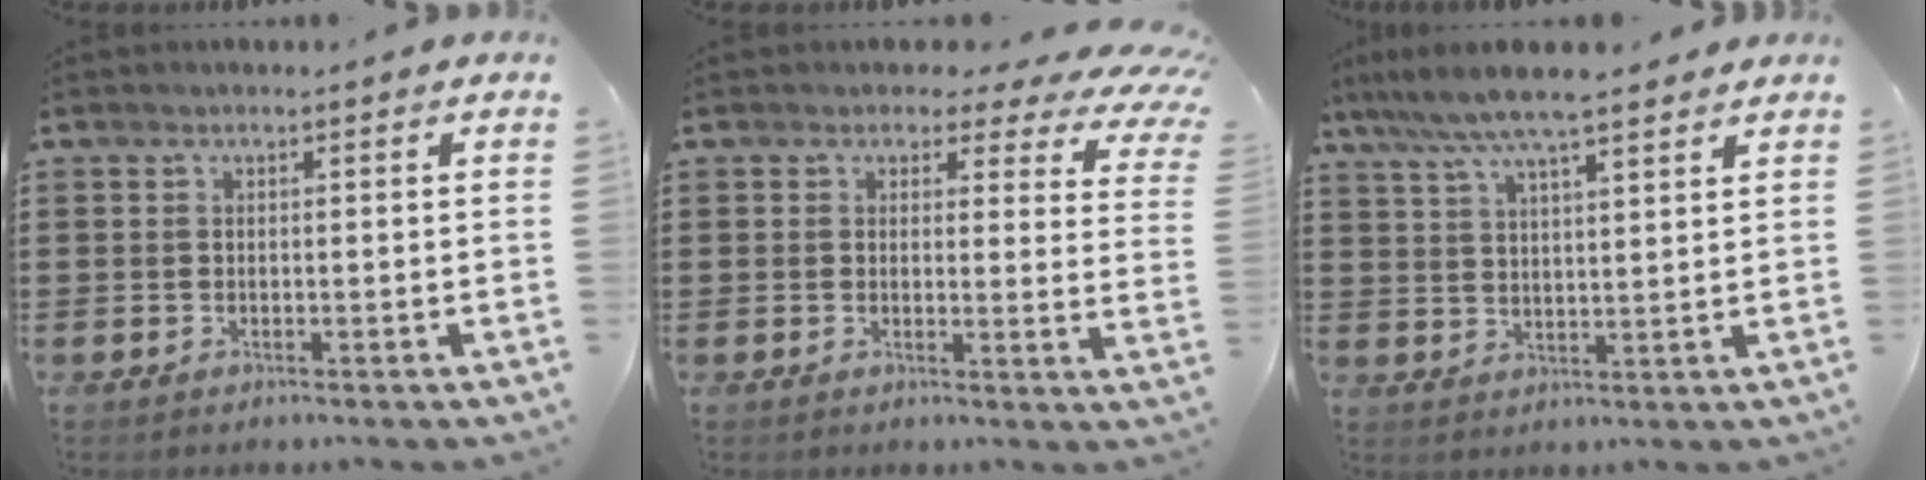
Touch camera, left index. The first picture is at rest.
{"total": 3.5, "force": [2.7, 1.5, 1.7], "torque": [-0.033, -0.012, 0.043]}
{"total": 7.2, "force": [6.0, 0.8, 3.8], "torque": [-0.090, -0.016, 0.107]}